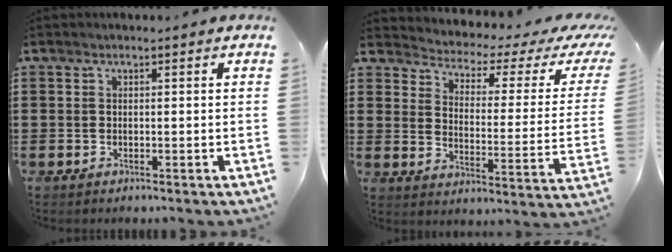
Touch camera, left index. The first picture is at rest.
{"total": 2.5, "force": [1.9, 1.0, 1.3], "torque": [-0.043, -0.023, 0.023]}